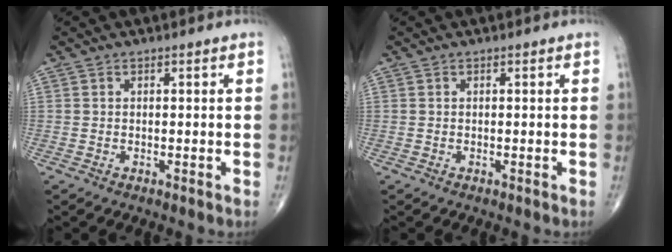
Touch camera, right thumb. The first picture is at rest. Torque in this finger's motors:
{"motor_torque": [-0.12, 0.12, 0.05, 0.10, 0.00]}